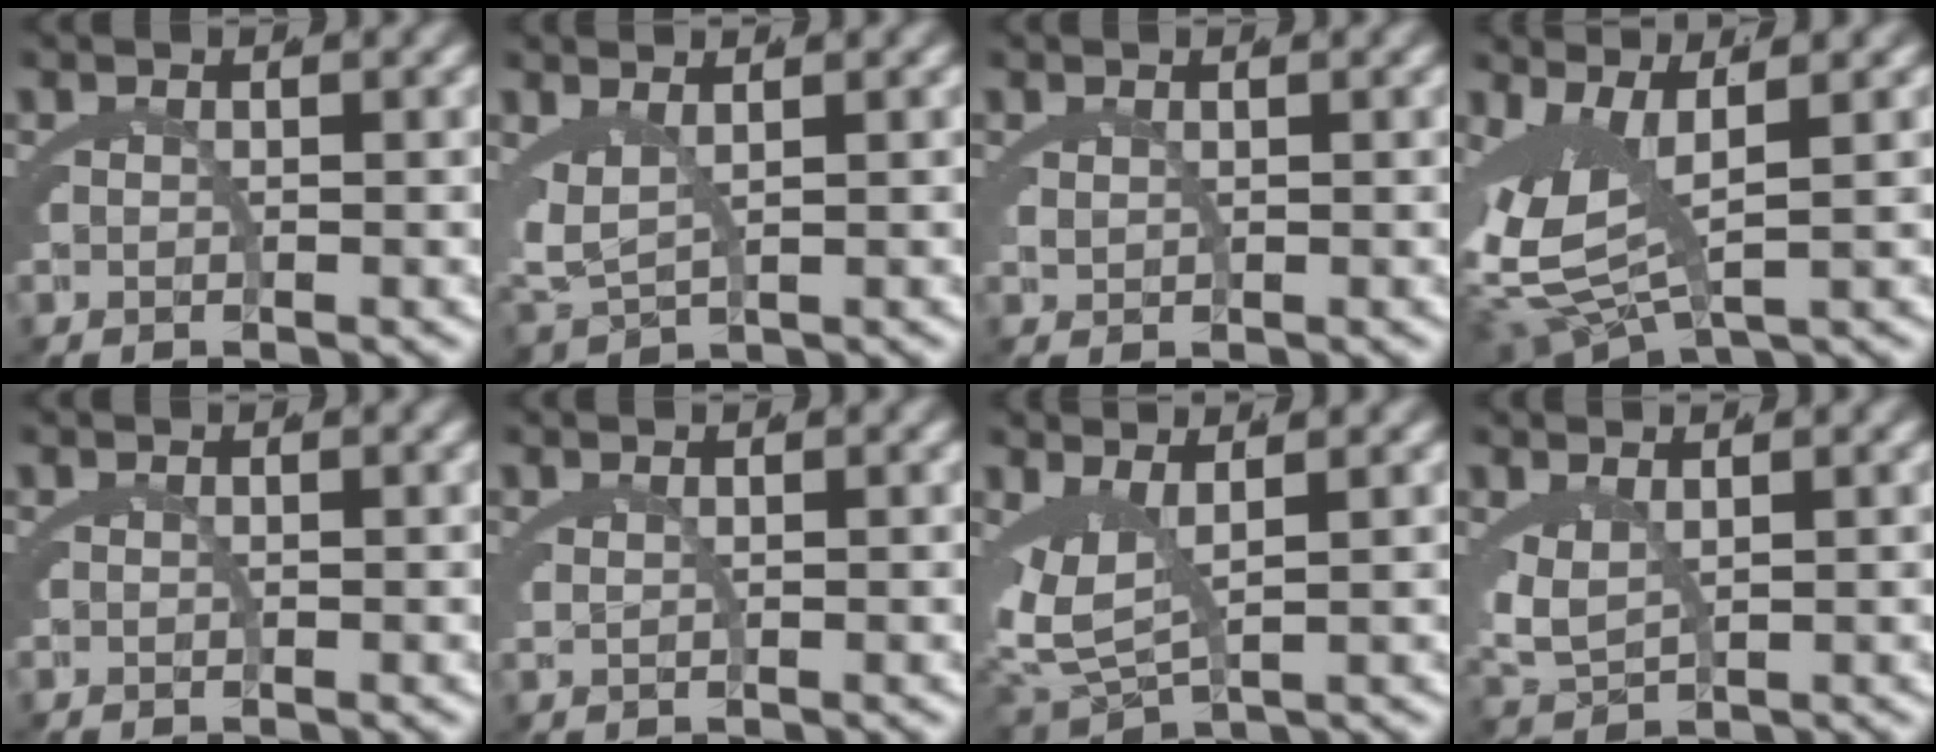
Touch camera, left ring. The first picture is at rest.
{"total": 3.9, "force": [0.9, 2.8, 2.6], "torque": [-0.086, -0.027, 0.033]}
{"total": 1.0, "force": [0.9, -0.3, 0.4], "torque": [-0.007, -0.004, 0.025]}
{"total": 9.1, "force": [0.8, 6.0, 6.8], "torque": [-0.158, -0.022, 0.021]}
{"total": 0.0}
{"total": 1.1, "force": [0.8, -0.4, 0.5], "torque": [-0.007, -0.003, 0.024]}
{"total": 5.6, "force": [0.9, 3.7, 4.2], "torque": [-0.105, -0.022, 0.030]}
{"total": 2.9, "force": [0.9, 1.8, 2.1], "torque": [-0.072, -0.024, 0.036]}